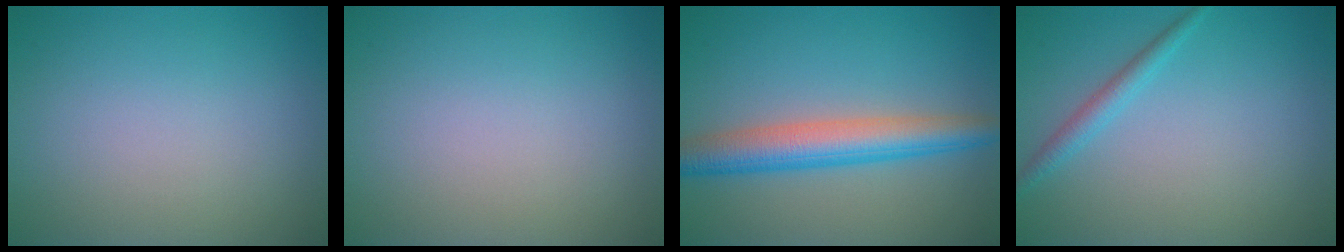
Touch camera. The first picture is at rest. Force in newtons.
{"total": 0.0}
{"total": 5.5, "press": 5.5, "slide": 0.1}
{"total": 1.6, "press": 1.6, "slide": 0.1}